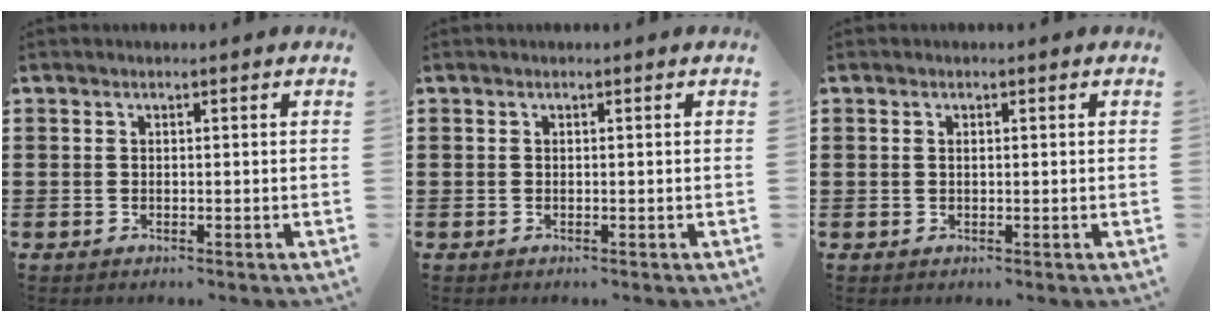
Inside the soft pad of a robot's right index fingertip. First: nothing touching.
{"total": 0.0}
{"total": 0.6, "force": [0.1, 0.3, 0.5], "torque": [-0.012, 0.001, 0.002]}